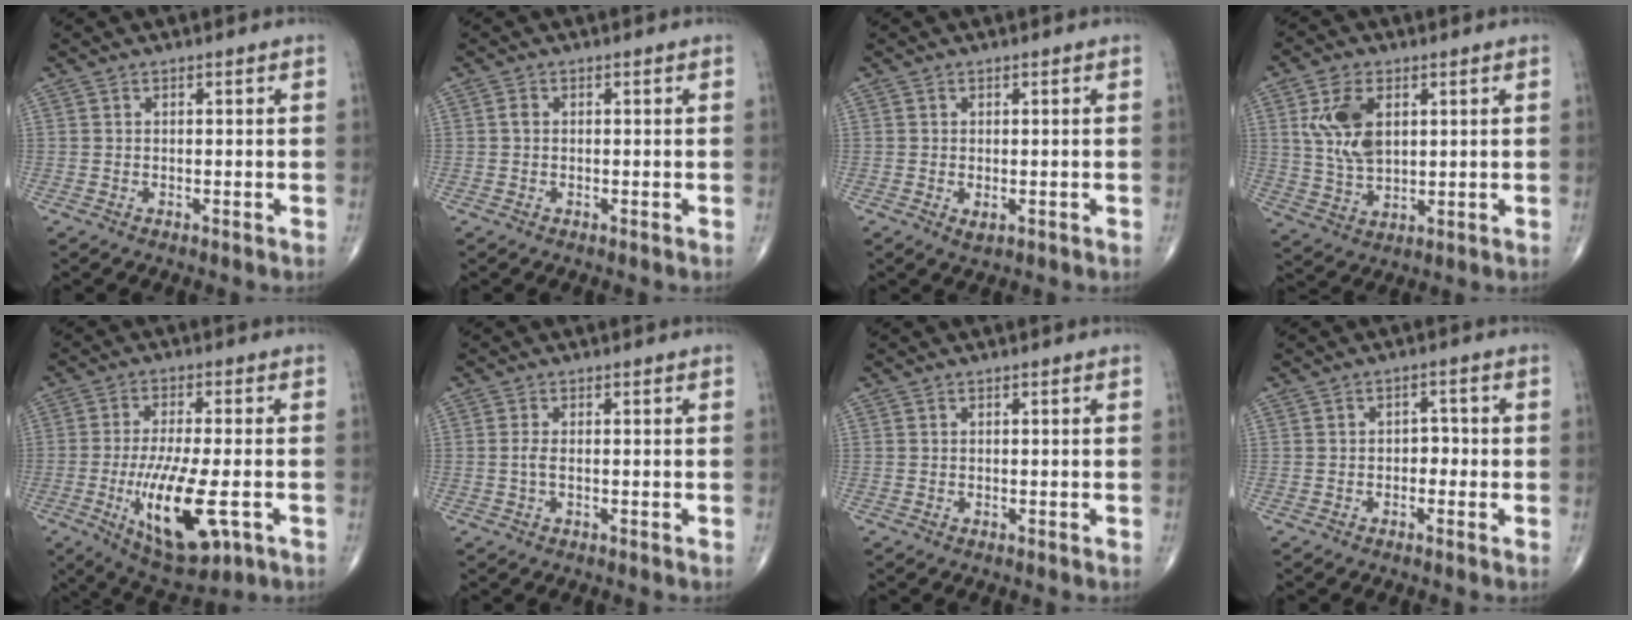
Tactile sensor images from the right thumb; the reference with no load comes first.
{"total": 0.6, "force": [0.1, 0.4, 0.4], "torque": [-0.007, 0.000, -0.001]}
{"total": 1.4, "force": [-0.4, 0.7, 1.1], "torque": [-0.018, -0.004, -0.004]}
{"total": 9.9, "force": [2.8, 5.7, 7.6], "torque": [-0.143, -0.010, 0.060]}
{"total": 14.9, "force": [-4.3, 4.8, 13.4], "torque": [-0.243, -0.011, -0.059]}
{"total": 1.6, "force": [-0.1, 0.3, 1.6], "torque": [-0.042, -0.004, -0.002]}
{"total": 0.0}
{"total": 2.3, "force": [-0.5, 1.6, 1.6], "torque": [-0.007, 0.008, -0.014]}